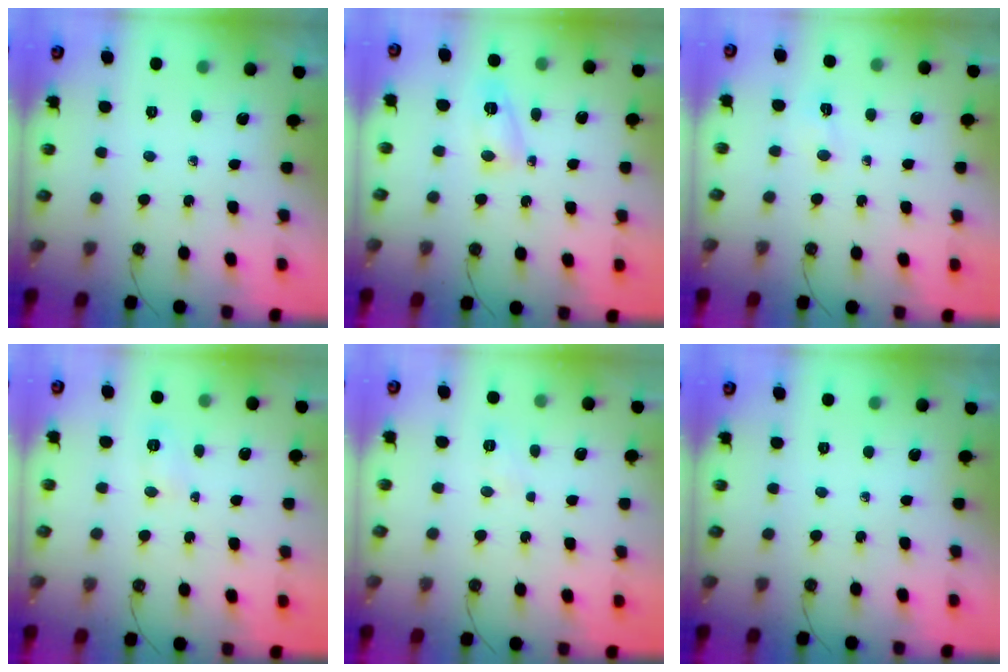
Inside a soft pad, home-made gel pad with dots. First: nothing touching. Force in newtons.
{"total": 4.8, "press": 4.8, "slide": 0.3}
{"total": 2.5, "press": 2.5, "slide": 0.5}
{"total": 5.0, "press": 4.9, "slide": 0.7}
{"total": 3.0, "press": 2.9, "slide": 0.7}
{"total": 0.0}